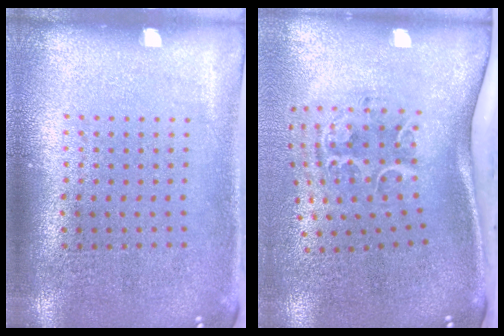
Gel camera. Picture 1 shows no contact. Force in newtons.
{"total": 2.2, "press": 1.3, "slide": 1.7}